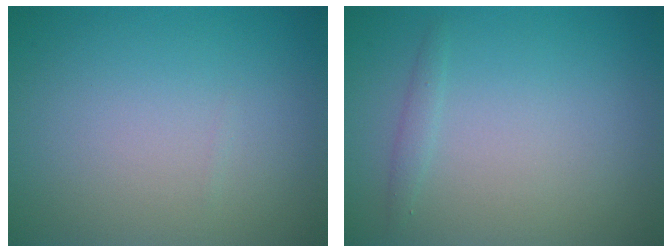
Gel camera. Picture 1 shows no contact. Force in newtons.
{"total": 0.8, "press": 0.8, "slide": 0.0}